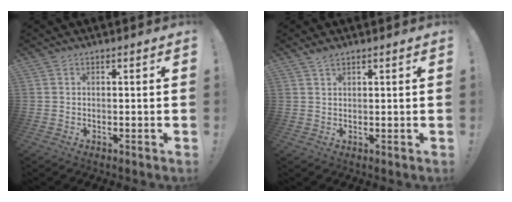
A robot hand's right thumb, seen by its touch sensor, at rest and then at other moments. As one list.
[{"total": 1.9, "force": [1.5, 0.5, 1.0], "torque": [-0.014, -0.005, 0.027]}]